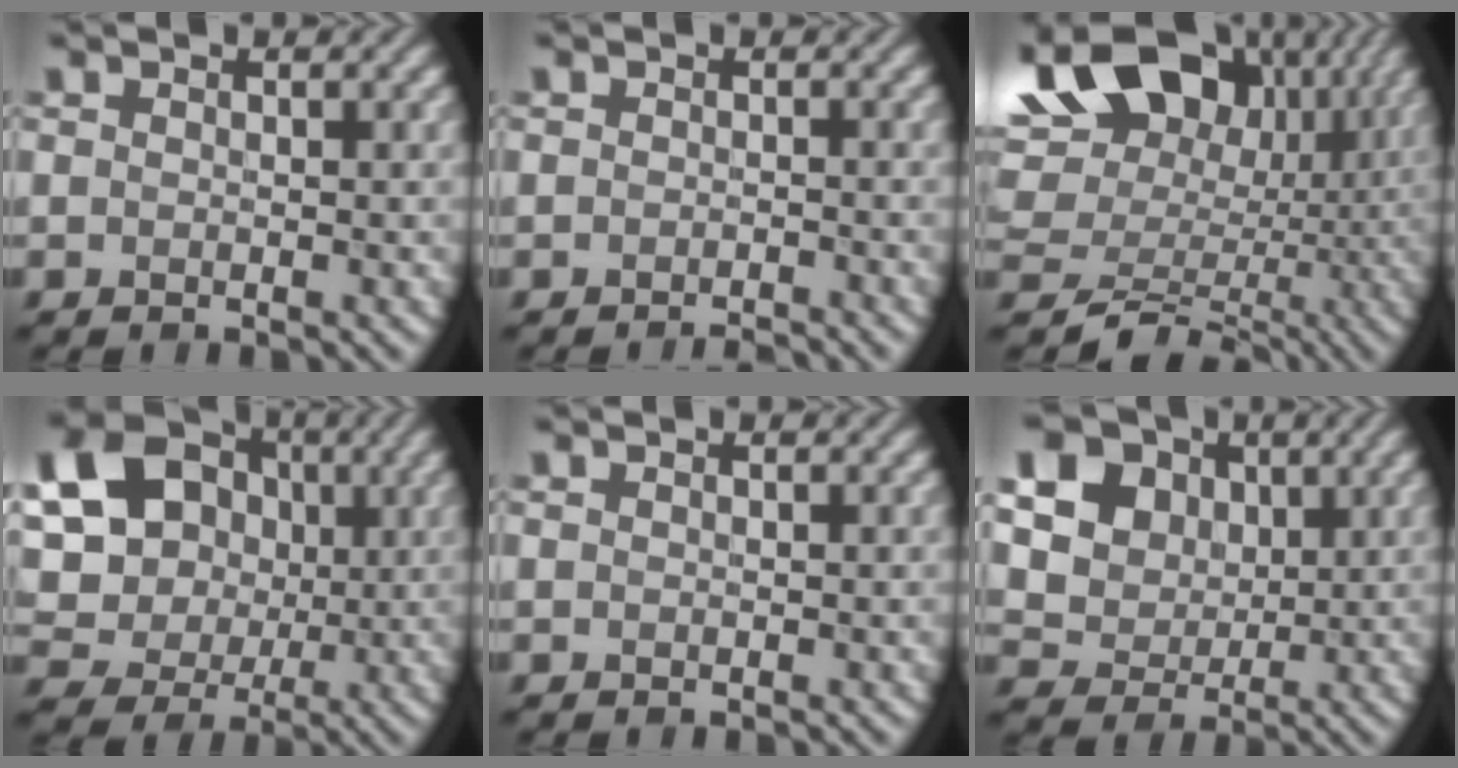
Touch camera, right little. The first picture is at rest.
{"total": 1.2, "force": [-1.2, 0.1, 0.3], "torque": [0.000, 0.001, -0.019]}
{"total": 13.6, "force": [3.8, 9.9, 8.5], "torque": [-0.145, 0.003, 0.073]}
{"total": 18.1, "force": [4.3, 15.9, 7.6], "torque": [-0.202, 0.022, 0.060]}
{"total": 0.0}
{"total": 16.0, "force": [6.7, 12.8, 7.0], "torque": [-0.190, 0.025, 0.114]}